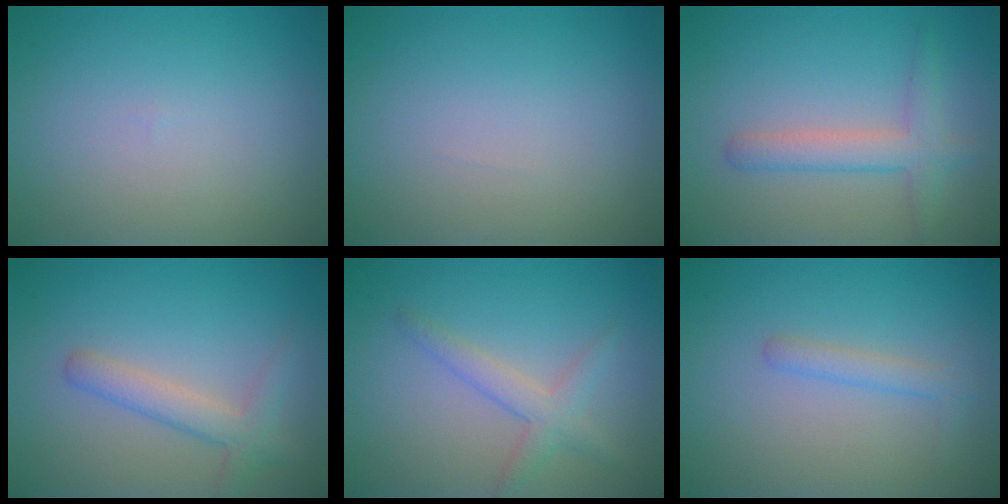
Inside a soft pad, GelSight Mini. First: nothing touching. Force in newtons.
{"total": 0.0}
{"total": 2.8, "press": 2.8, "slide": 0.1}
{"total": 2.8, "press": 2.8, "slide": 0.1}
{"total": 2.4, "press": 2.4, "slide": 0.2}
{"total": 1.6, "press": 1.6, "slide": 0.1}